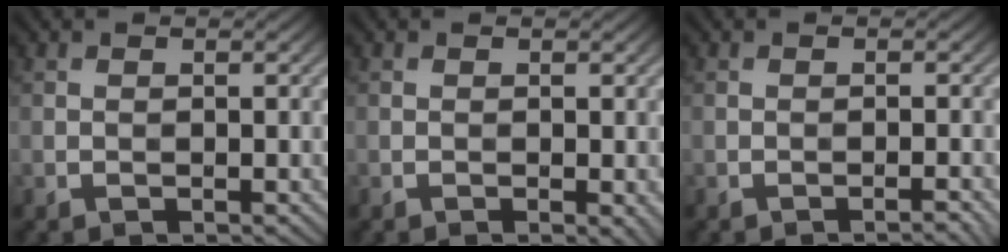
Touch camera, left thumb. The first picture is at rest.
{"total": 1.0, "force": [-0.3, 0.3, 1.0], "torque": [-0.014, -0.006, -0.005]}
{"total": 1.3, "force": [-0.9, 0.1, 1.0], "torque": [-0.009, 0.005, -0.016]}